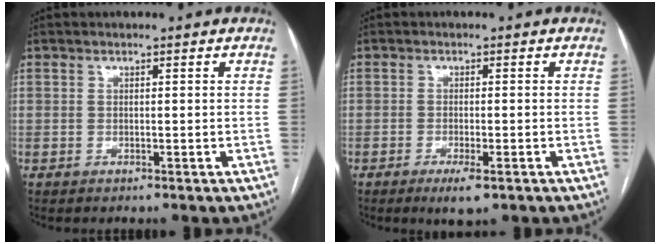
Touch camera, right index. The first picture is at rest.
{"total": 3.7, "force": [-2.1, 0.7, 3.0], "torque": [-0.052, -0.007, -0.031]}